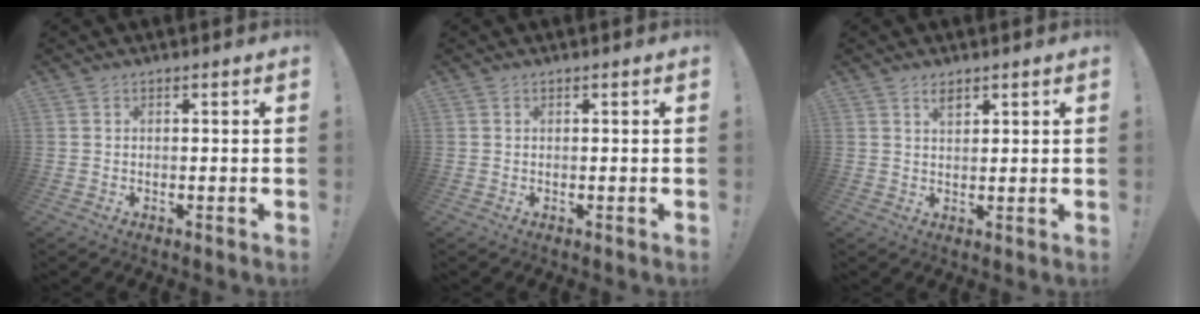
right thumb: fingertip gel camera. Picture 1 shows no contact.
{"total": 0.0}
{"total": 2.5, "force": [2.0, 1.0, 1.2], "torque": [-0.003, -0.012, 0.031]}